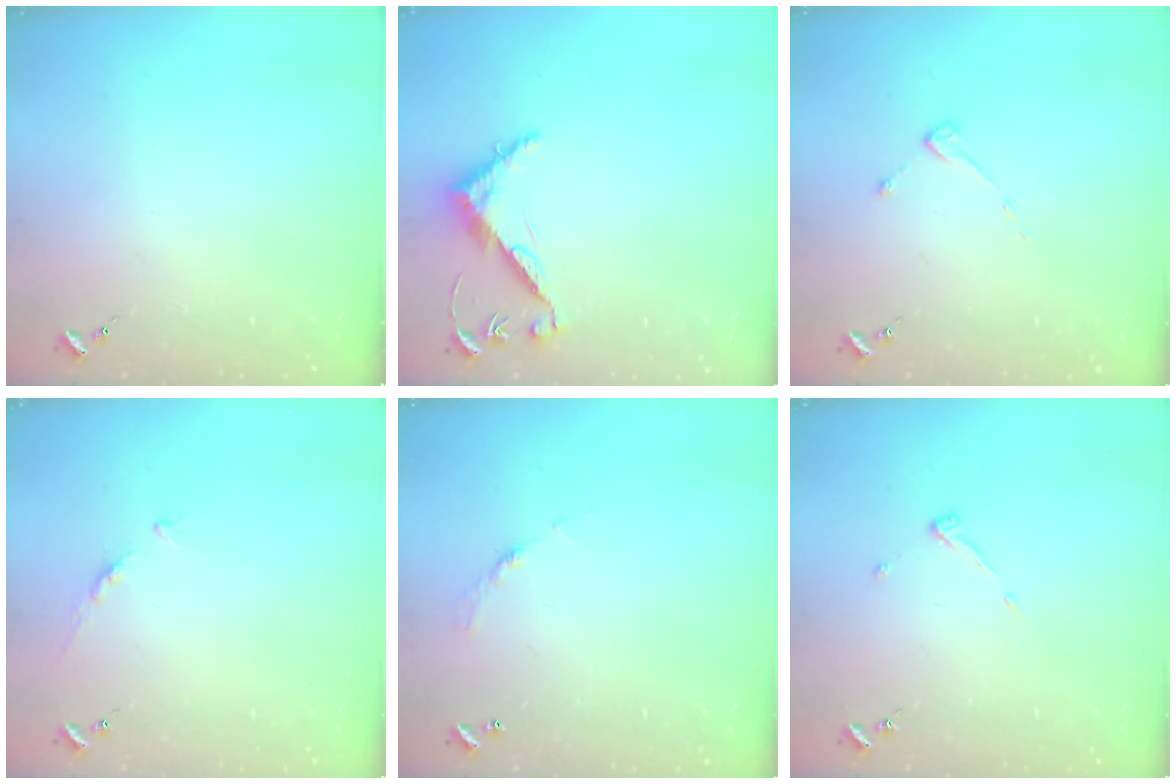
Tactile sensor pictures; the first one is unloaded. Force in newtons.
{"total": 7.7, "press": 7.7, "slide": 0.5}
{"total": 2.9, "press": 2.8, "slide": 0.3}
{"total": 3.8, "press": 3.8, "slide": 0.5}
{"total": 5.1, "press": 5.1, "slide": 0.5}
{"total": 3.9, "press": 3.9, "slide": 0.4}